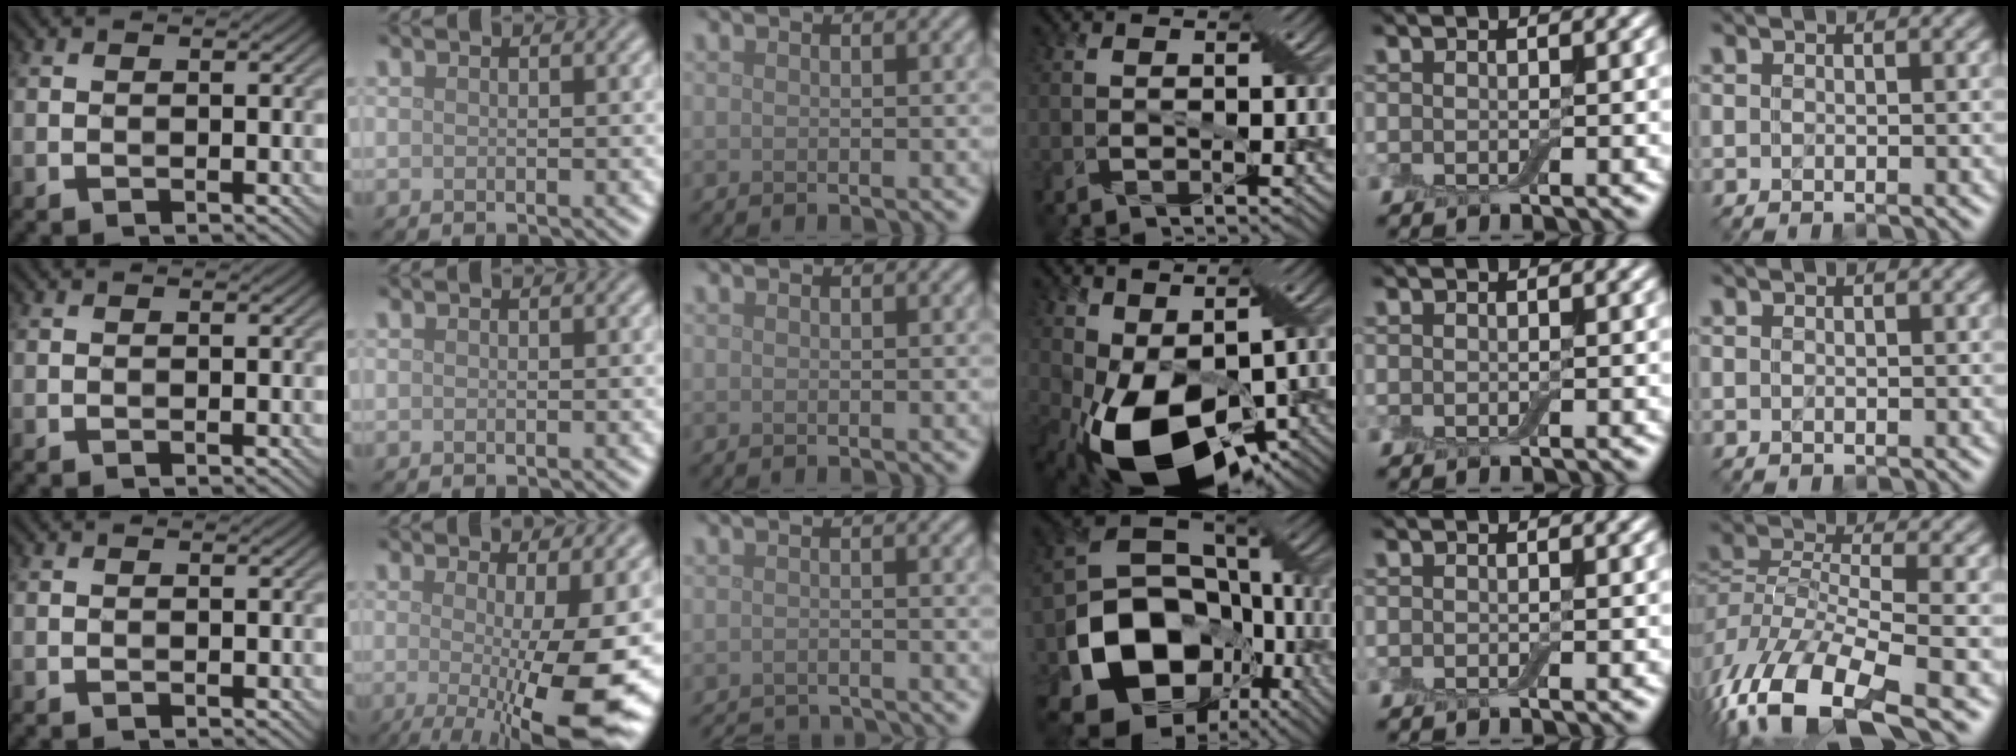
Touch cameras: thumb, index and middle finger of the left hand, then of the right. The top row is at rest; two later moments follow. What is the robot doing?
{"motion": "cut", "object": "cling film"}